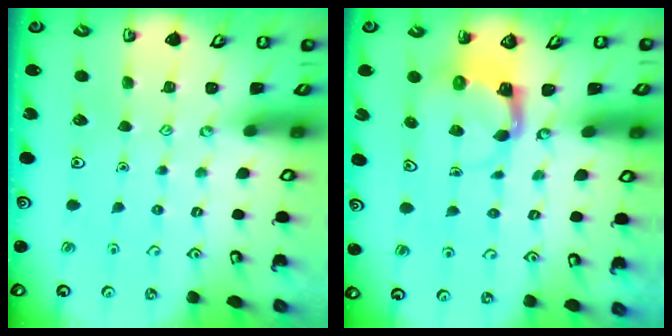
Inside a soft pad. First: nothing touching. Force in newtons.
{"total": 3.9, "press": 3.9, "slide": 0.7}